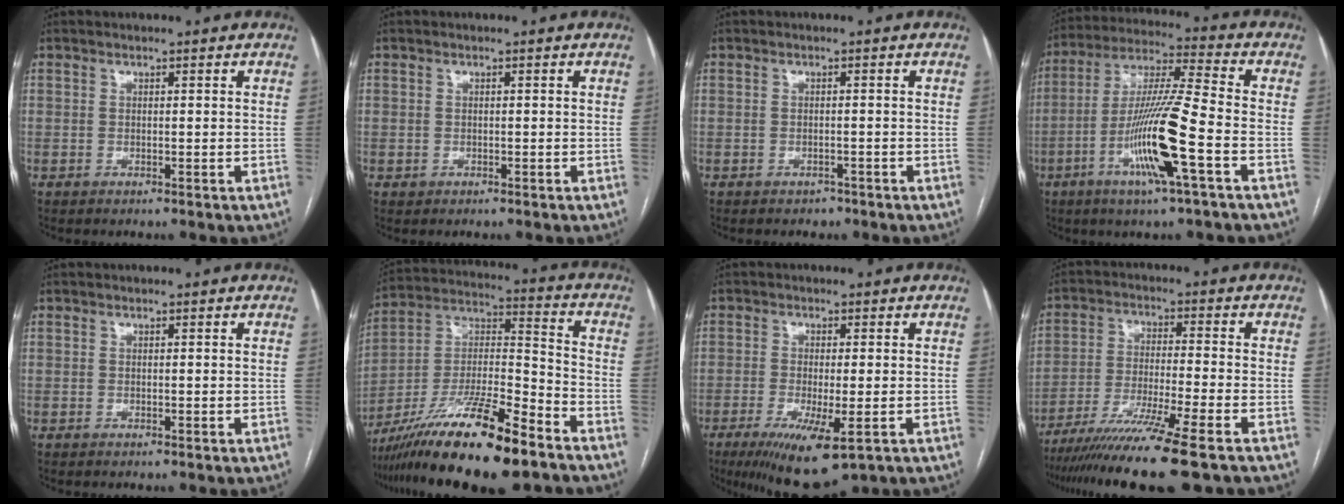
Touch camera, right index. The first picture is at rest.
{"total": 0.8, "force": [-0.2, 0.8, 0.0], "torque": [0.001, 0.005, -0.004]}
{"total": 1.5, "force": [-1.2, 0.9, 0.2], "torque": [-0.010, 0.001, -0.015]}
{"total": 14.8, "force": [-5.3, -0.3, 13.8], "torque": [-0.274, -0.007, -0.104]}
{"total": 0.0}
{"total": 20.8, "force": [-14.5, 2.4, 14.7], "torque": [-0.281, -0.023, -0.258]}
{"total": 10.0, "force": [-5.0, 2.0, 8.4], "torque": [-0.140, -0.028, -0.076]}
{"total": 14.6, "force": [-11.1, -1.4, 9.4], "torque": [-0.170, -0.046, -0.185]}